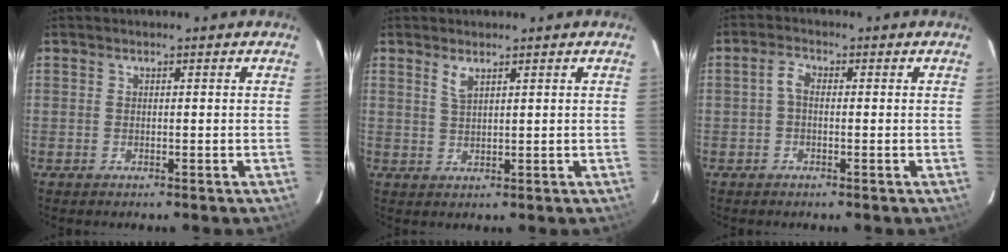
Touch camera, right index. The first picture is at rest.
{"total": 2.2, "force": [1.5, 0.6, 1.5], "torque": [-0.030, 0.001, 0.028]}
{"total": 2.1, "force": [-0.3, 1.3, 1.7], "torque": [-0.036, 0.009, -0.008]}